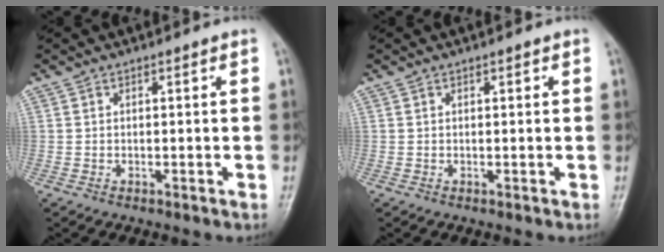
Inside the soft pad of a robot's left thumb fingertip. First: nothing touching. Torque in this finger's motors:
{"motor_torque": [-0.10, 0.01, 0.04, 0.15, 0.03]}